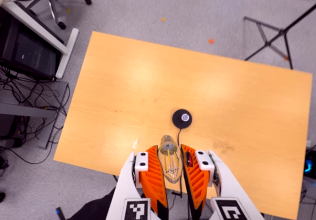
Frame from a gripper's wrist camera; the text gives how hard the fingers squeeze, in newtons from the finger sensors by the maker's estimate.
{"total": 21.2, "left": 25.9, "right": 16.4}